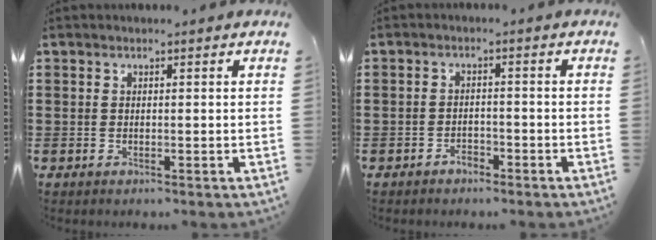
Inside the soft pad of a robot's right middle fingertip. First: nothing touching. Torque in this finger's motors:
{"motor_torque": [2.14, 0.00, 0.15, 0.04]}